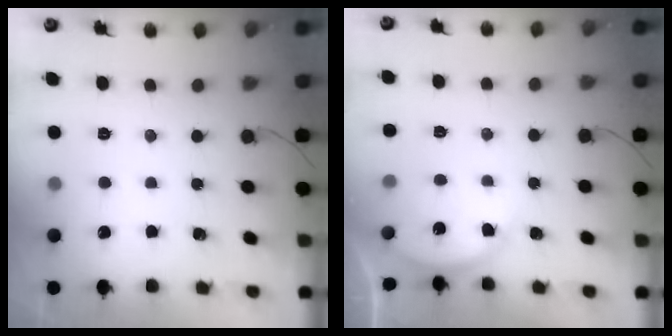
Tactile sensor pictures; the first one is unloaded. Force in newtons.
{"total": 2.9, "press": 2.9, "slide": 0.5}